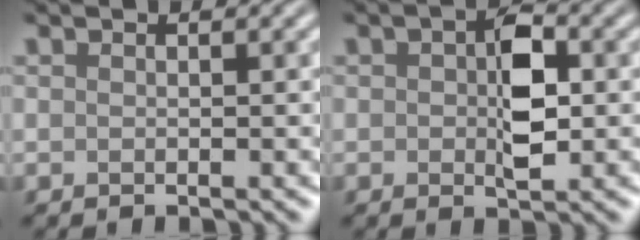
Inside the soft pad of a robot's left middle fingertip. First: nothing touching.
{"total": 4.5, "force": [0.2, 2.3, 3.9], "torque": [-0.061, 0.002, 0.000]}